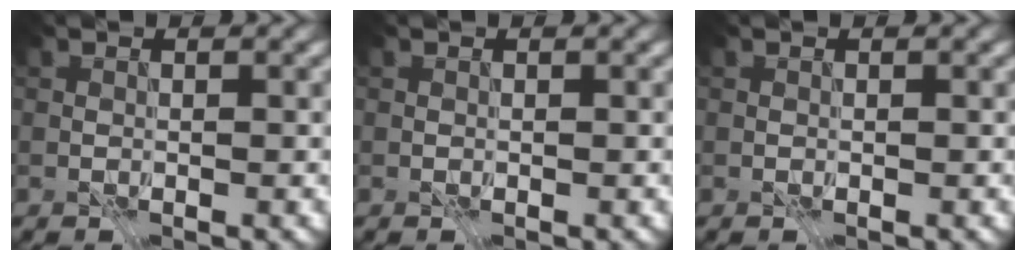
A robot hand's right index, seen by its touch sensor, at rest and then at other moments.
{"total": 0.0}
{"total": 0.0}